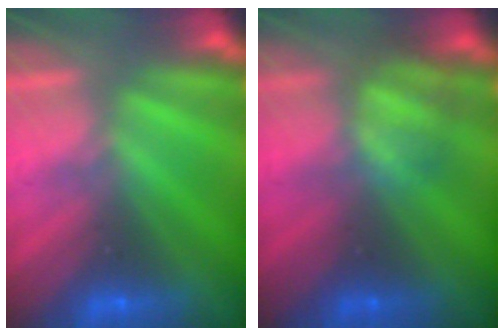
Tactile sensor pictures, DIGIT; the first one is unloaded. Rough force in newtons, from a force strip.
{"total": 2.4}